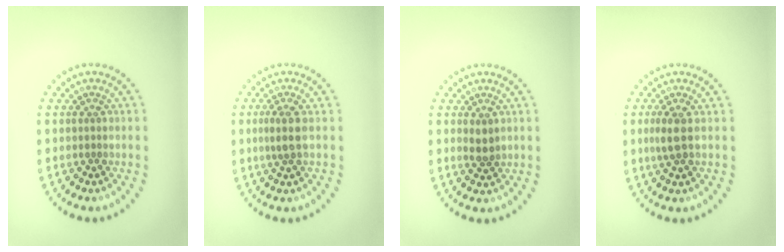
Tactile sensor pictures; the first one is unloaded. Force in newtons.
{"total": 1.9, "press": 1.6, "slide": 1.0}
{"total": 1.4, "press": 1.4, "slide": 0.3}
{"total": 1.7, "press": 1.5, "slide": 0.8}